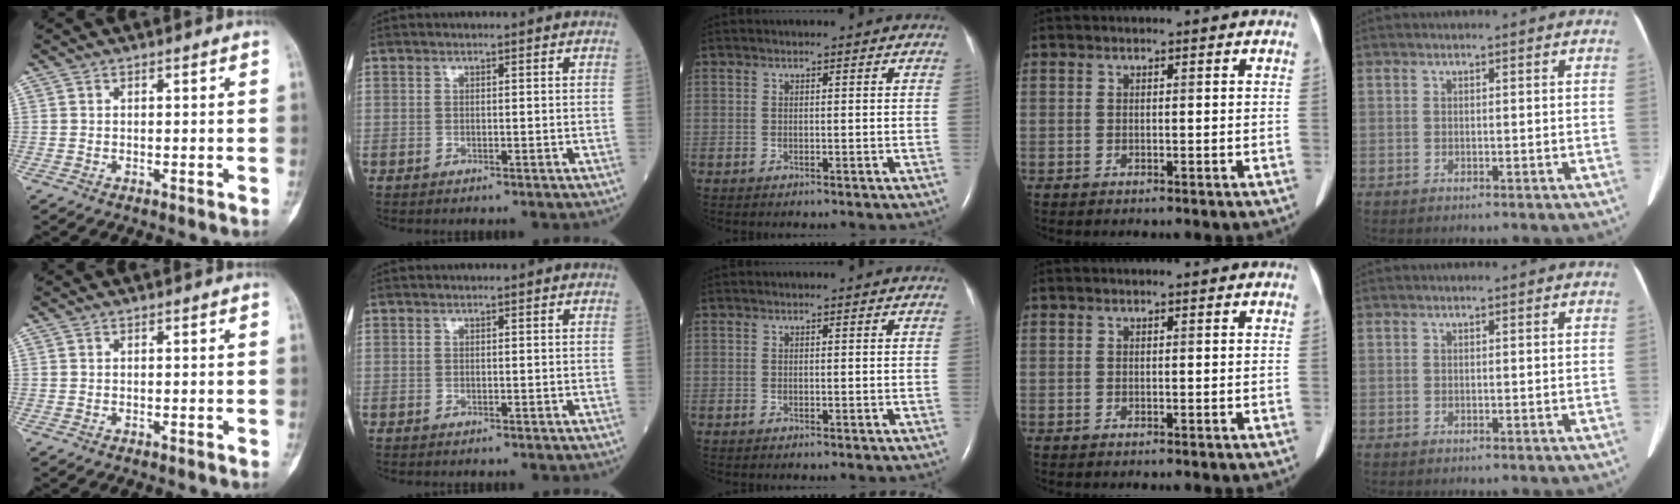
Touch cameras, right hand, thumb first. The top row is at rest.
{}